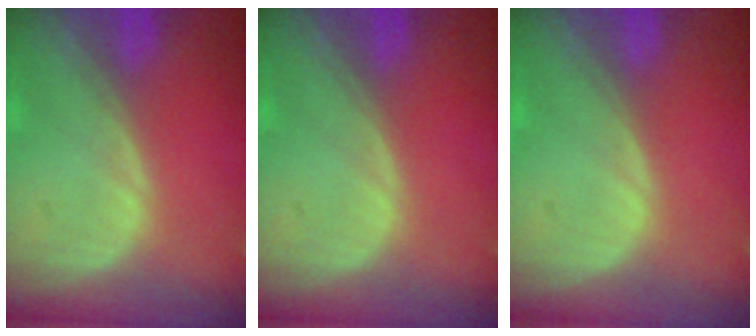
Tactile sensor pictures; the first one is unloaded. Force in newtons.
{"total": 0.0}
{"total": 0.0}